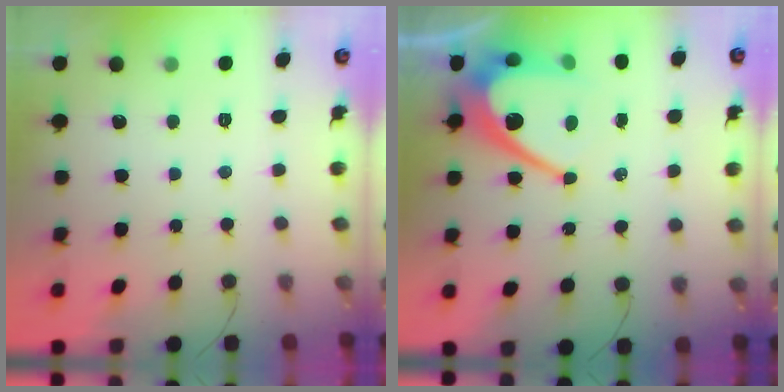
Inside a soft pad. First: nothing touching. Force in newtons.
{"total": 12.7, "press": 12.7, "slide": 1.2}